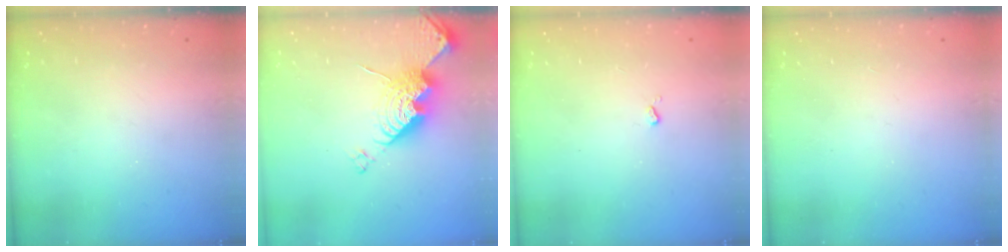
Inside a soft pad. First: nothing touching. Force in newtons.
{"total": 13.5, "press": 13.5, "slide": 1.0}
{"total": 2.5, "press": 2.4, "slide": 0.5}
{"total": 0.0}